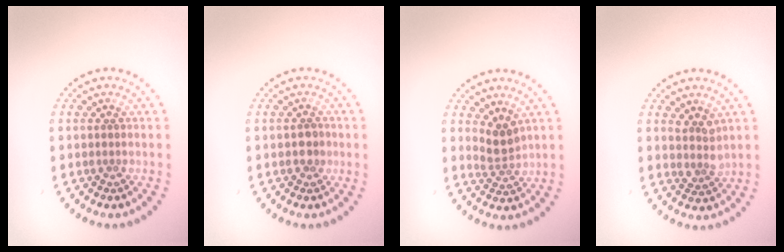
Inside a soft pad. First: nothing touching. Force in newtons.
{"total": 1.4, "press": 1.3, "slide": 0.4}
{"total": 2.0, "press": 1.5, "slide": 1.3}
{"total": 2.0, "press": 1.6, "slide": 1.2}